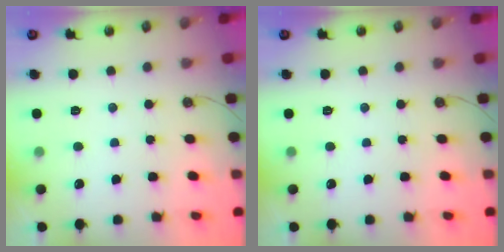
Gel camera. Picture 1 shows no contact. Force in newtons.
{"total": 0.0}